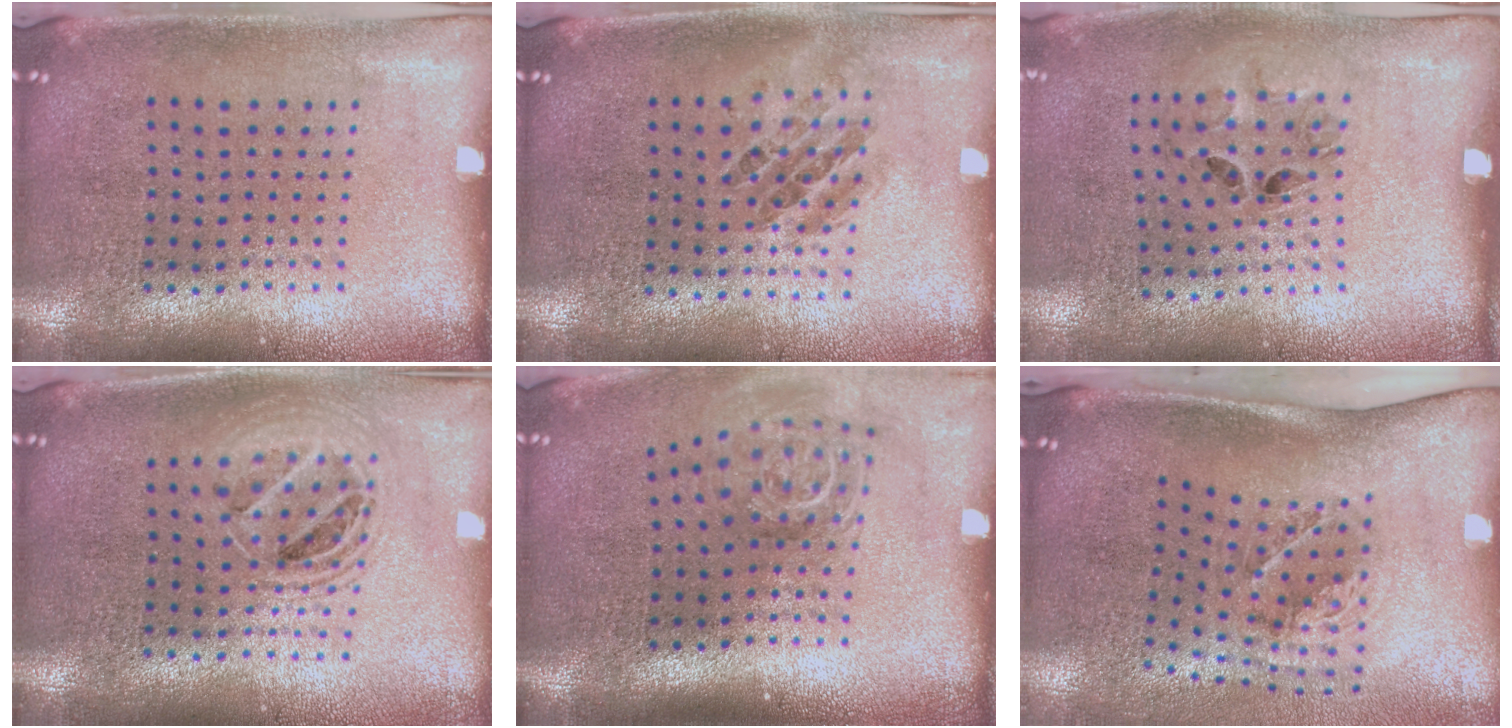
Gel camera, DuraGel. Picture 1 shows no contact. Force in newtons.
{"total": 1.0, "press": 0.9, "slide": 0.4}
{"total": 1.3, "press": 0.7, "slide": 1.2}
{"total": 1.6, "press": 1.4, "slide": 0.7}
{"total": 1.8, "press": 1.3, "slide": 1.2}
{"total": 2.0, "press": 1.3, "slide": 1.5}